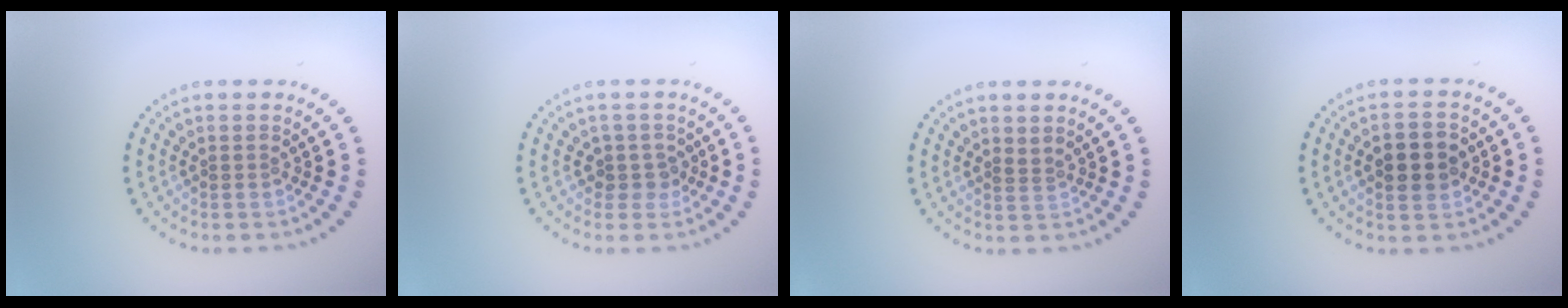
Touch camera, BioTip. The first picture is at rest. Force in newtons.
{"total": 1.8, "press": 1.5, "slide": 1.1}
{"total": 0.5, "press": 0.2, "slide": 0.5}
{"total": 4.3, "press": 4.3, "slide": 0.1}